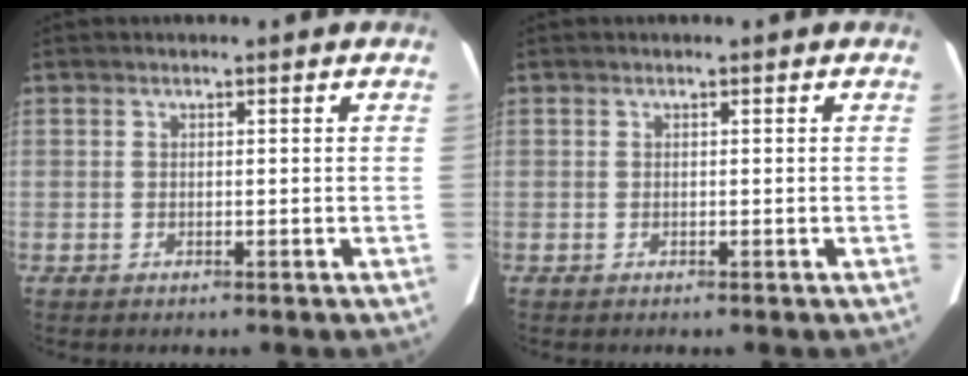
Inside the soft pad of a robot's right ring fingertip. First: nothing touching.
{"total": 0.0}